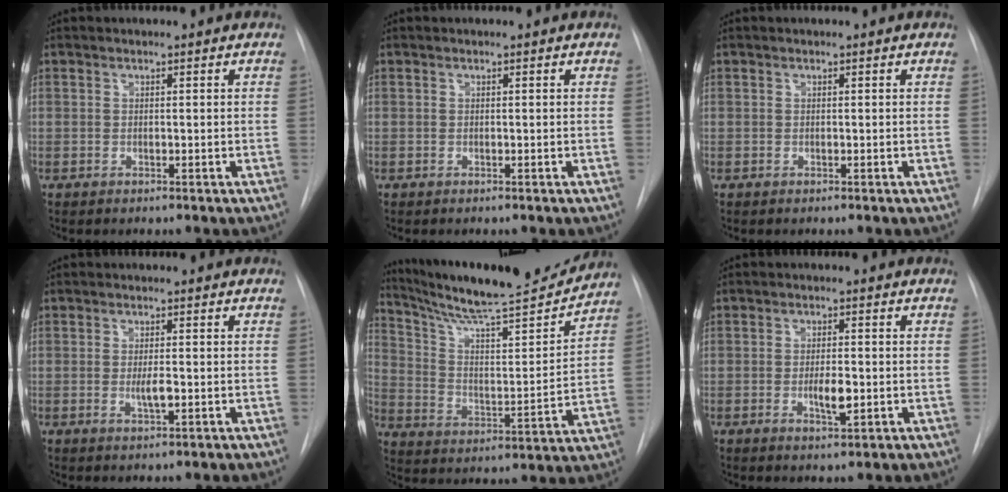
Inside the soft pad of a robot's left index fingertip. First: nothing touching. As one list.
[{"total": 0.0}, {"total": 0.0}, {"total": 2.3, "force": [-0.3, 0.4, 2.2], "torque": [-0.043, -0.003, -0.005]}, {"total": 21.2, "force": [19.5, 1.1, 8.5], "torque": [-0.145, -0.030, 0.302]}, {"total": 3.7, "force": [-0.8, 1.0, 3.4], "torque": [-0.060, -0.002, -0.009]}]